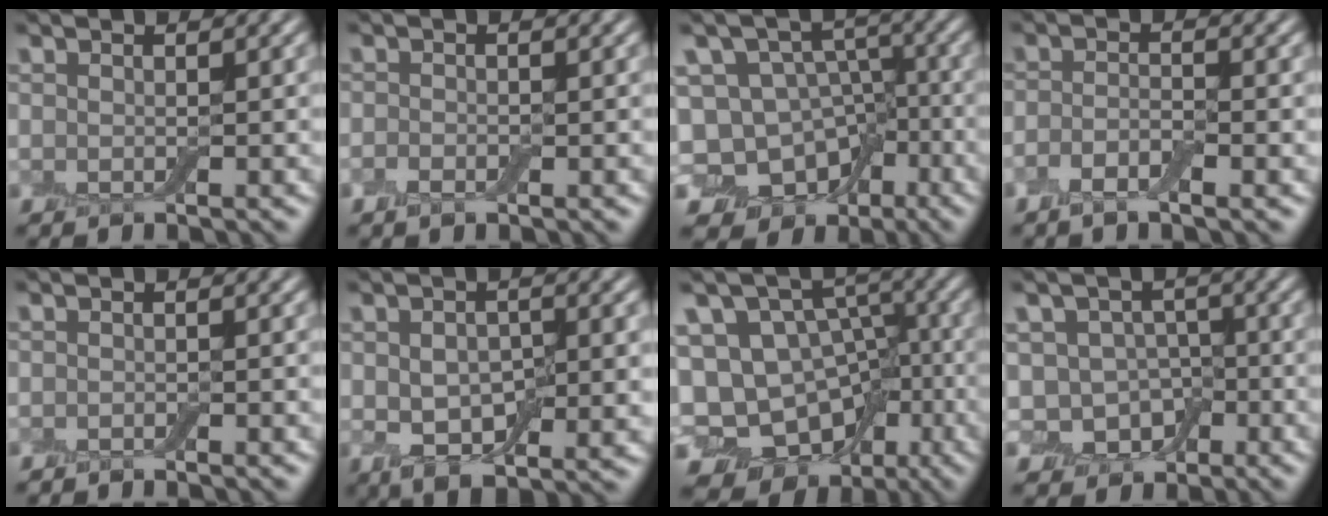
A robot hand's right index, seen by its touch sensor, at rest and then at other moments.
{"total": 1.2, "force": [-0.5, 0.5, 0.9], "torque": [-0.018, -0.002, -0.011]}
{"total": 10.4, "force": [-5.4, 8.0, 3.7], "torque": [-0.048, 0.010, -0.091]}
{"total": 2.5, "force": [-1.3, 0.7, 2.0], "torque": [-0.041, -0.001, -0.030]}
{"total": 0.7, "force": [-0.7, -0.2, 0.0], "torque": [0.002, -0.002, -0.011]}
{"total": 7.0, "force": [-0.7, 3.8, 5.9], "torque": [-0.103, -0.012, -0.008]}
{"total": 17.5, "force": [-6.6, 13.9, 8.3], "torque": [-0.145, 0.000, -0.094]}
{"total": 4.3, "force": [-1.3, 3.6, 2.0], "torque": [-0.018, -0.004, -0.029]}